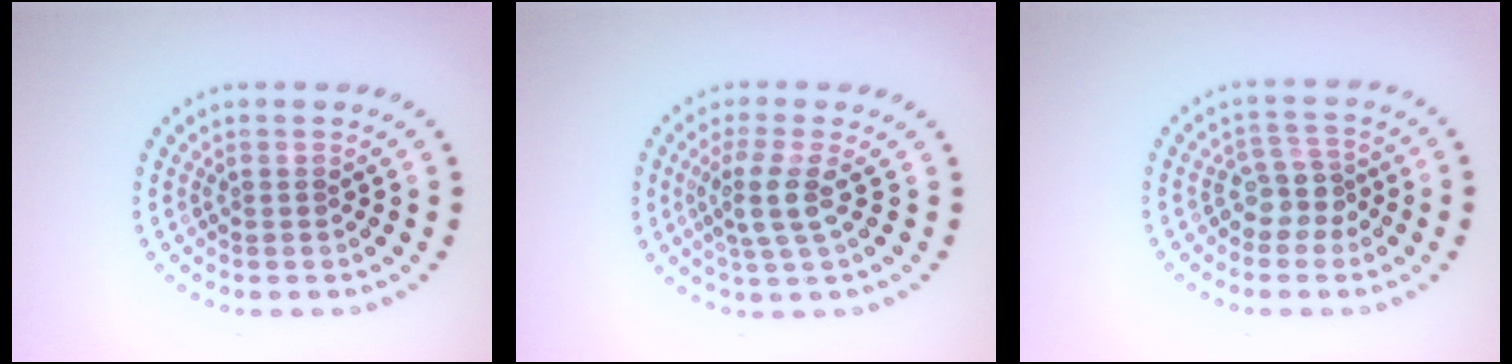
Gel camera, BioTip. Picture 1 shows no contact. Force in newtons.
{"total": 3.0, "press": 2.4, "slide": 1.9}
{"total": 2.6, "press": 2.2, "slide": 1.5}